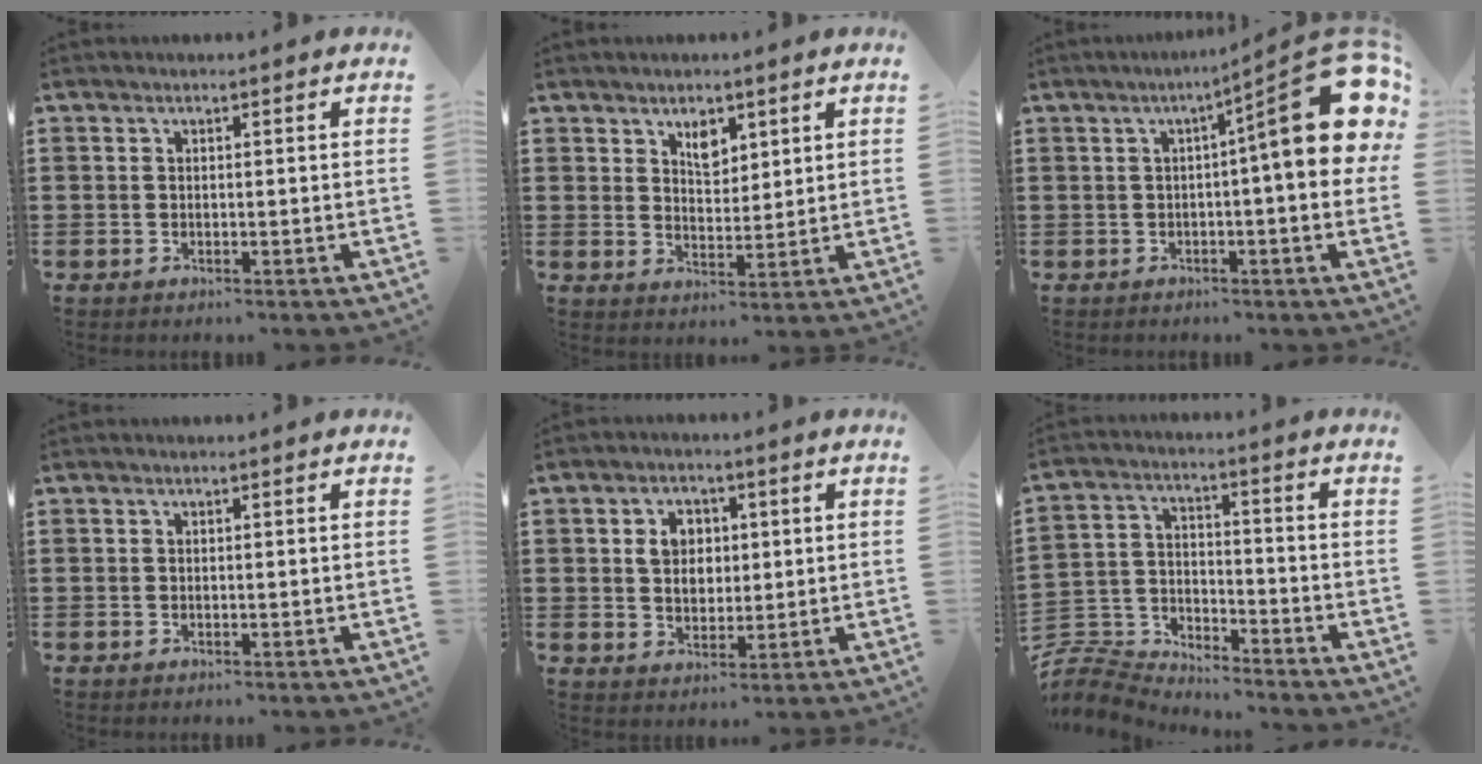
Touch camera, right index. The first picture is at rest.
{"total": 3.7, "force": [2.5, 2.0, 1.8], "torque": [-0.027, 0.001, 0.043]}
{"total": 14.9, "force": [3.8, 2.7, 14.2], "torque": [-0.198, -0.033, 0.060]}
{"total": 0.0}
{"total": 4.8, "force": [0.9, 3.7, 2.8], "torque": [-0.062, 0.013, 0.011]}
{"total": 6.1, "force": [-5.8, 1.6, 0.2], "torque": [-0.031, -0.004, -0.127]}